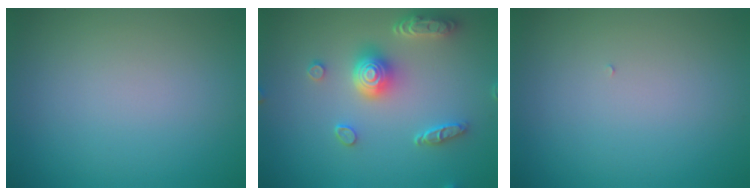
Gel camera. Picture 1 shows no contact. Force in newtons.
{"total": 5.0, "press": 4.1, "slide": 2.8}
{"total": 0.0}